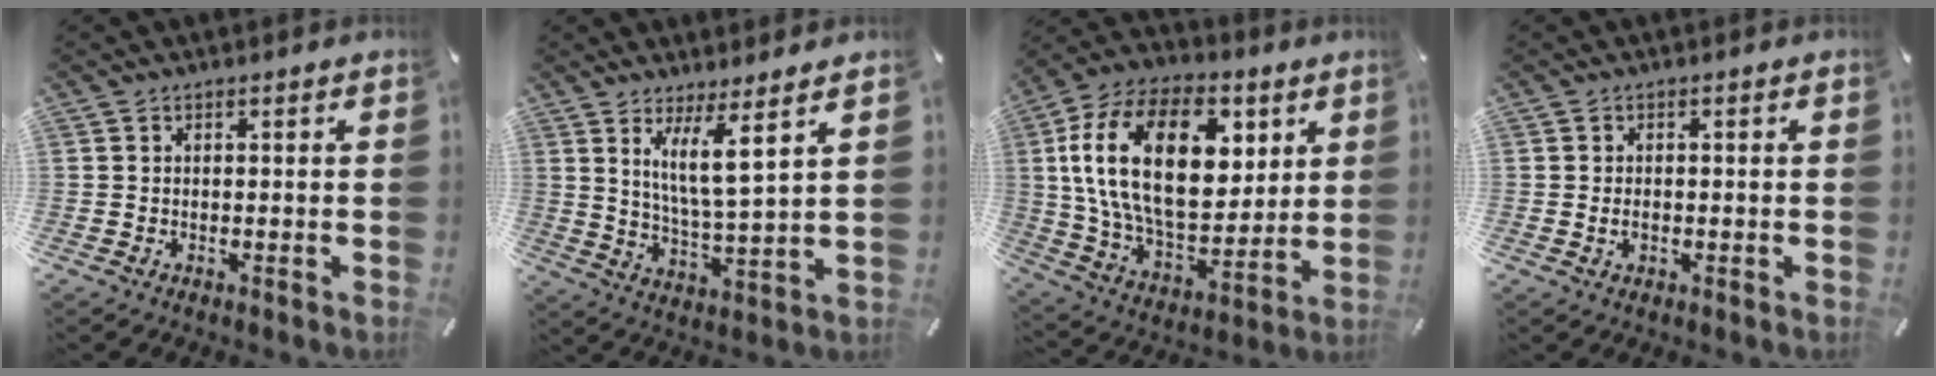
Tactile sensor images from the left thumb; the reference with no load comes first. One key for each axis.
{"total": 9.2, "fx": 5.6, "fy": 0.9, "fz": 7.2, "tx": -0.131, "ty": -0.031, "tz": 0.094}
{"total": 25.9, "fx": 6.5, "fy": 16.0, "fz": 19.3, "tx": -0.376, "ty": -0.010, "tz": 0.108}
{"total": 1.6, "fx": -0.3, "fy": 1.0, "fz": 1.2, "tx": -0.023, "ty": 0.003, "tz": -0.006}